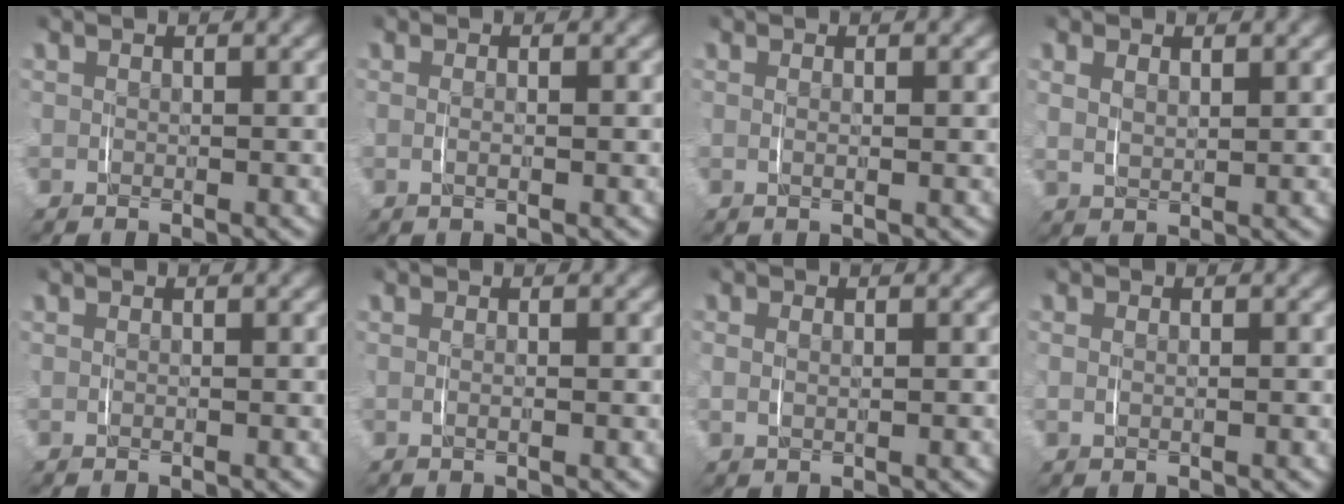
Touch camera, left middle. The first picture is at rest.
{"total": 1.0, "force": [0.0, 0.0, 1.0], "torque": [-0.021, -0.003, 0.002]}
{"total": 0.9, "force": [0.2, -0.1, 0.9], "torque": [-0.017, -0.004, 0.006]}
{"total": 1.7, "force": [1.0, 0.8, 1.1], "torque": [-0.024, -0.004, 0.026]}
{"total": 0.0}
{"total": 0.7, "force": [0.0, -0.1, 0.7], "torque": [-0.015, -0.003, 0.001]}
{"total": 1.3, "force": [0.3, 0.6, 1.0], "torque": [-0.024, -0.005, 0.008]}
{"total": 0.9, "force": [0.1, 0.4, 0.7], "torque": [-0.020, -0.004, 0.004]}